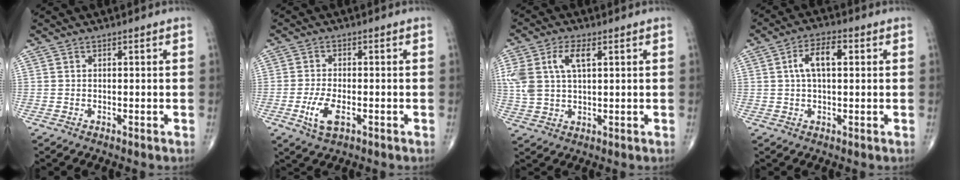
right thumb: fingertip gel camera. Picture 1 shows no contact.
{"total": 5.5, "force": [-2.0, 2.5, 4.5], "torque": [-0.095, 0.003, -0.032]}
{"total": 9.2, "force": [3.0, 4.6, 7.3], "torque": [-0.171, 0.010, 0.062]}
{"total": 6.7, "force": [1.4, 3.1, 5.7], "torque": [-0.108, 0.016, 0.023]}